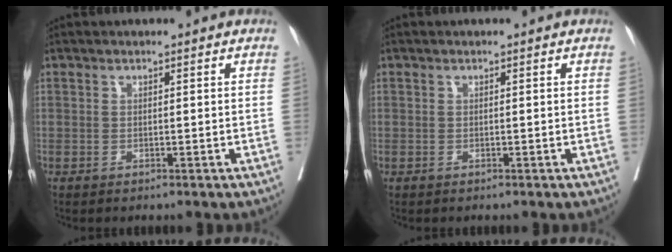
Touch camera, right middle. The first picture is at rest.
{"total": 0.0}